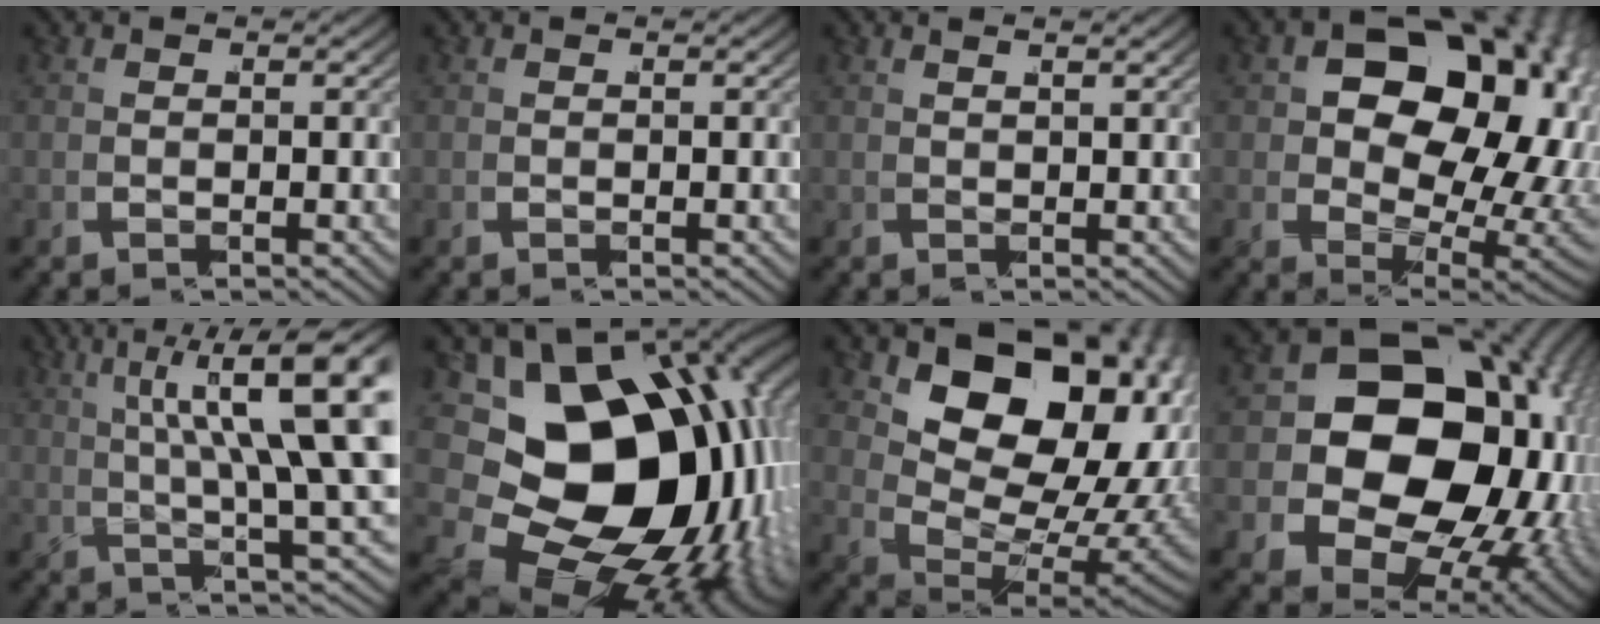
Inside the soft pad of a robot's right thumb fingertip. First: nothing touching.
{"total": 0.0}
{"total": 1.1, "force": [0.7, -0.1, 0.8], "torque": [-0.022, -0.004, 0.021]}
{"total": 18.2, "force": [0.8, 12.6, 13.1], "torque": [-0.224, -0.057, 0.039]}
{"total": 10.5, "force": [2.6, 4.1, 9.3], "torque": [-0.122, 0.003, 0.039]}
{"total": 26.8, "force": [-3.8, 18.6, 19.0], "torque": [-0.333, -0.066, -0.037]}
{"total": 19.7, "force": [1.5, 13.5, 14.3], "torque": [-0.240, -0.042, 0.039]}
{"total": 27.2, "force": [0.3, 19.6, 18.9], "torque": [-0.340, -0.067, 0.021]}